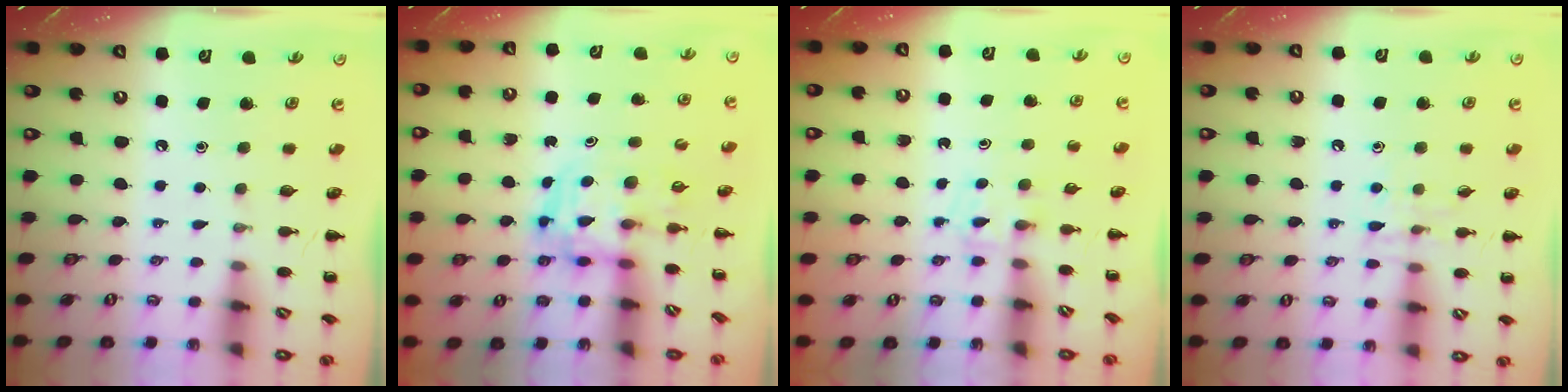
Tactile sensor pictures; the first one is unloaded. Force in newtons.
{"total": 3.5, "press": 3.4, "slide": 0.6}
{"total": 3.8, "press": 3.6, "slide": 1.2}
{"total": 6.2, "press": 6.1, "slide": 0.8}